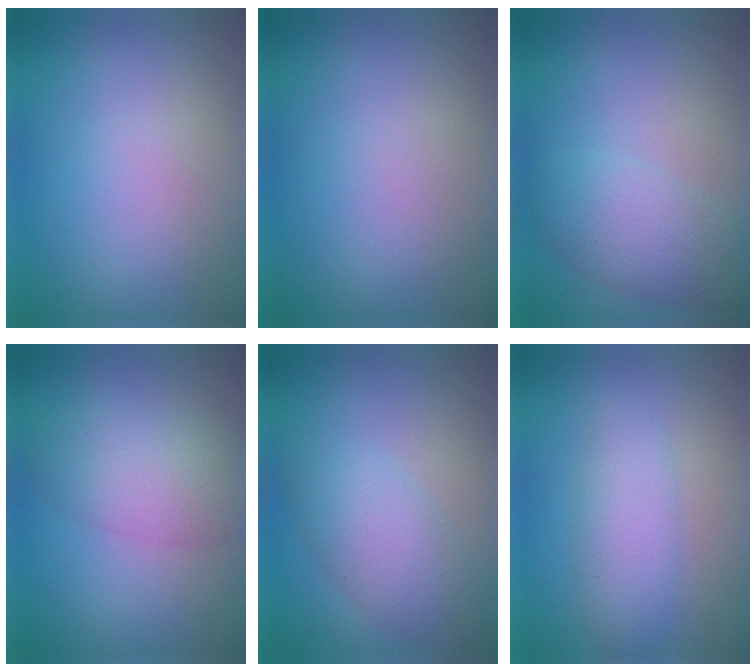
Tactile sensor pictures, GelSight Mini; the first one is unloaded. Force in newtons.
{"total": 0.0}
{"total": 4.0, "press": 4.0, "slide": 0.2}
{"total": 4.5, "press": 4.5, "slide": 0.2}
{"total": 4.5, "press": 4.5, "slide": 0.0}
{"total": 3.0, "press": 3.0, "slide": 0.1}